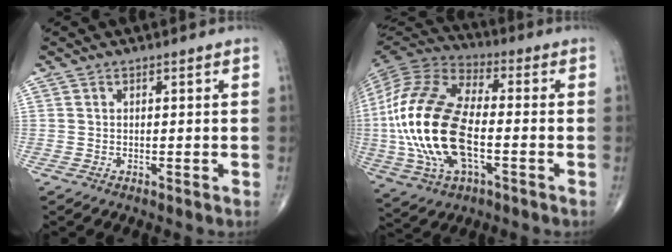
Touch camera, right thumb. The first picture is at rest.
{"total": 23.5, "force": [-3.1, 11.6, 20.2], "torque": [-0.438, 0.010, -0.056]}